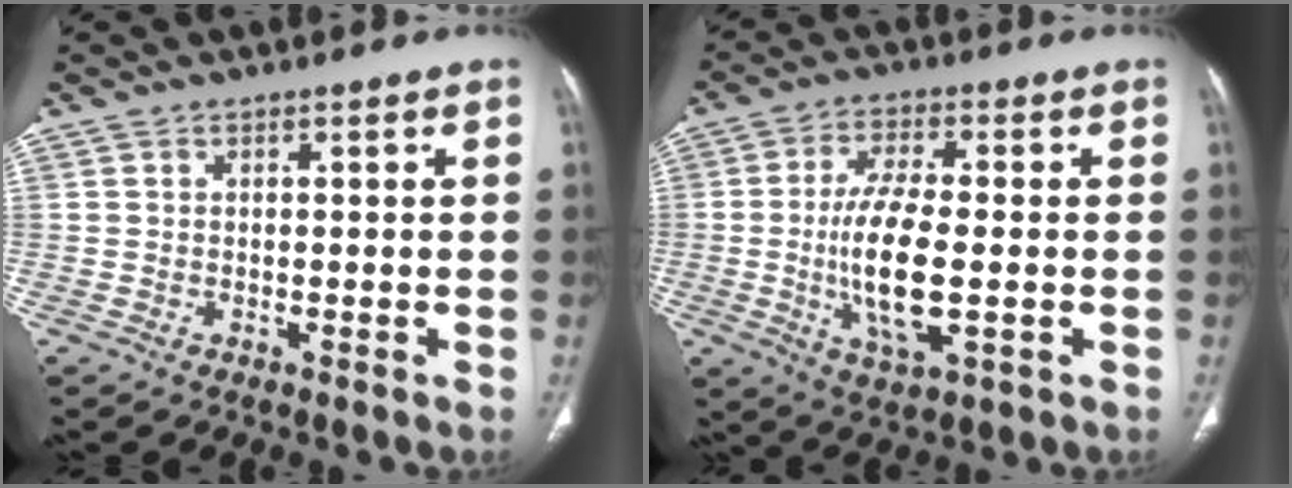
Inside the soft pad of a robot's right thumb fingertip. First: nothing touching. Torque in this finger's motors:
{"motor_torque": [1.67, 3.34, 1.40, -0.30, 0.22]}